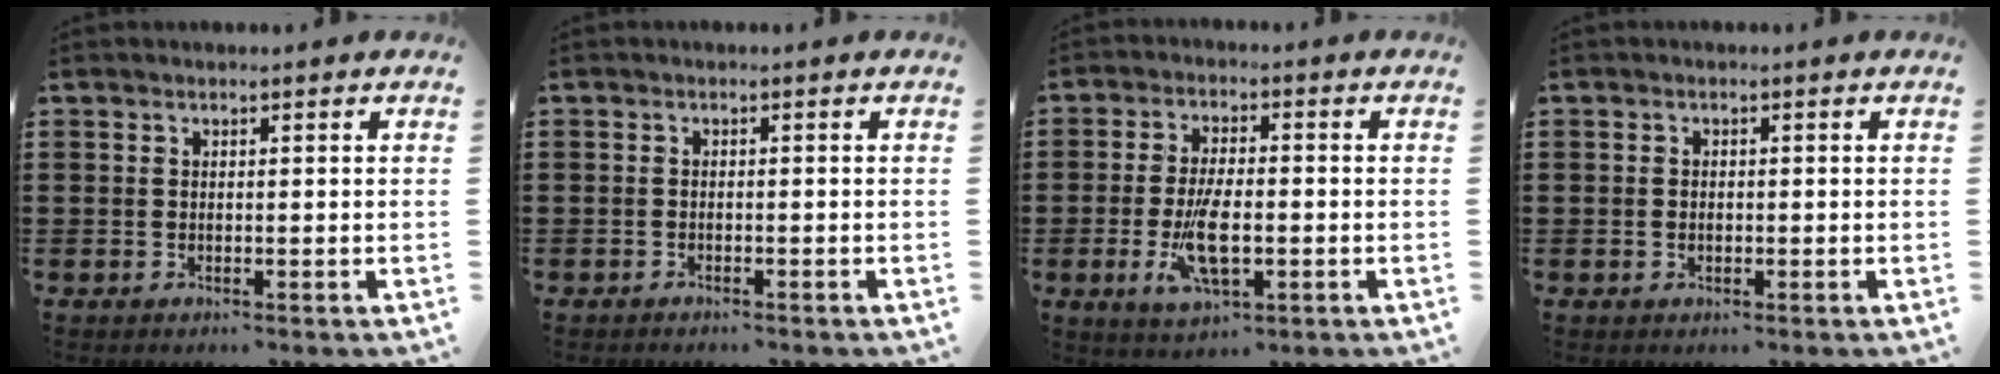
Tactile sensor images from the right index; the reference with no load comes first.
{"total": 0.7, "force": [-0.7, 0.1, 0.1], "torque": [-0.004, 0.000, -0.015]}
{"total": 7.8, "force": [-1.8, 3.0, 7.0], "torque": [-0.151, -0.012, -0.033]}
{"total": 0.9, "force": [-0.2, 0.6, 0.6], "torque": [-0.014, 0.001, -0.005]}